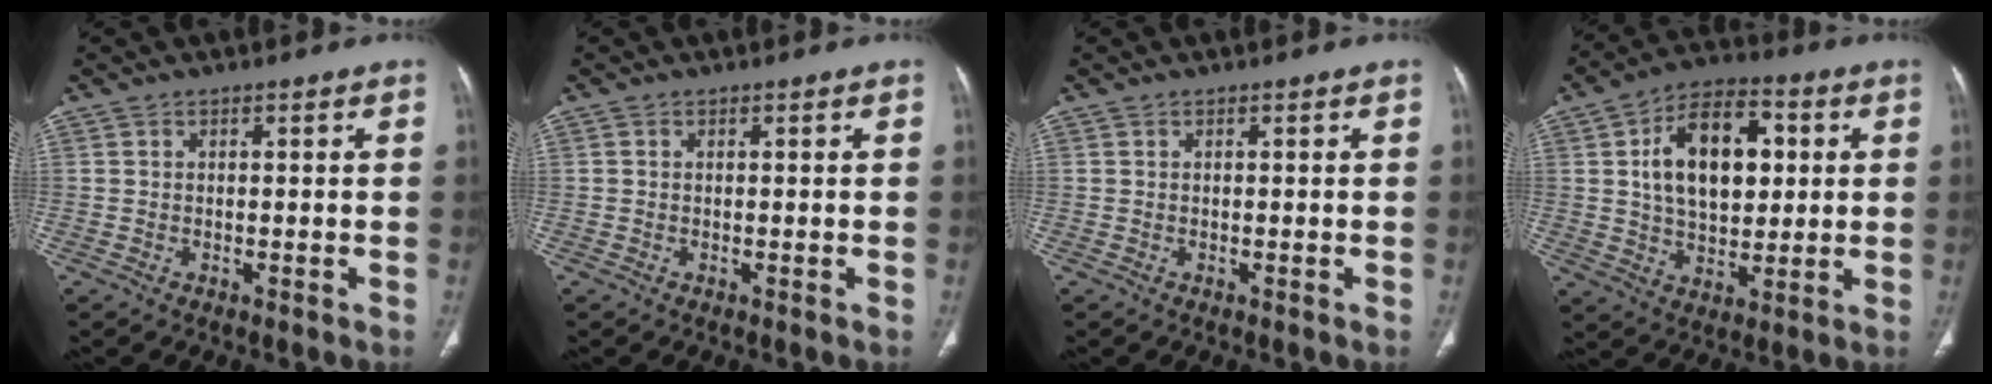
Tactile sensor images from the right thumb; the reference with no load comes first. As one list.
[{"total": 0.0}, {"total": 0.0}, {"total": 16.6, "force": [3.4, 10.1, 12.7], "torque": [-0.178, 0.006, 0.056]}]